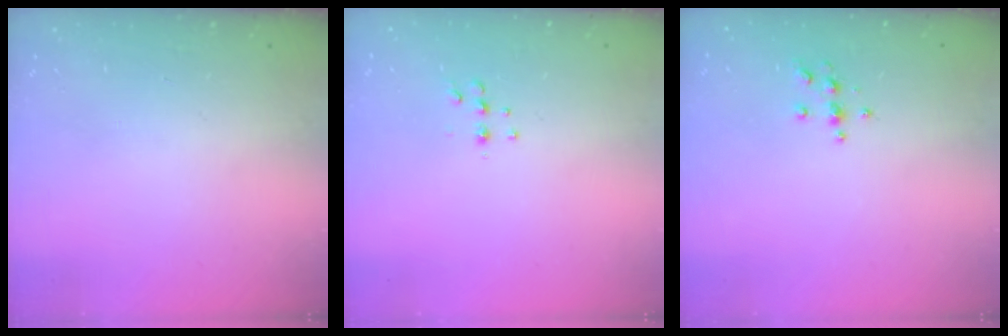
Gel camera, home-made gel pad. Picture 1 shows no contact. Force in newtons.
{"total": 4.9, "press": 4.8, "slide": 1.1}
{"total": 4.5, "press": 4.4, "slide": 0.6}